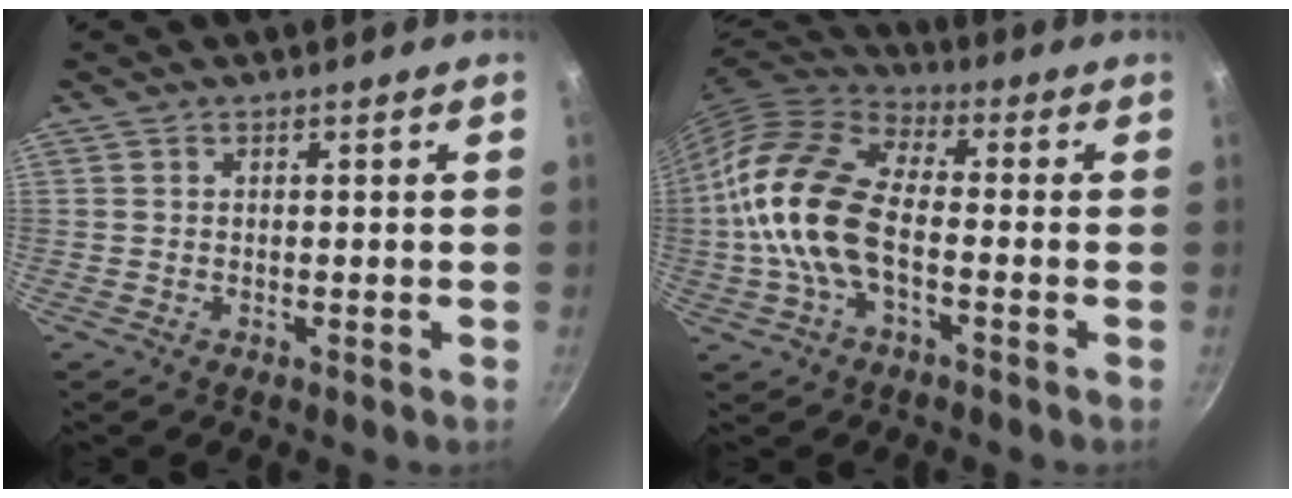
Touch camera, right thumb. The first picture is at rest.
{"total": 16.5, "force": [-2.3, 9.0, 13.6], "torque": [-0.256, 0.033, -0.061]}